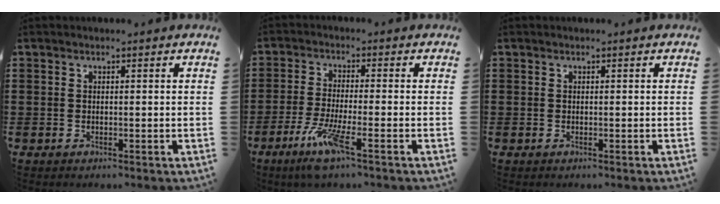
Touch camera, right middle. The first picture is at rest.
{"total": 6.9, "force": [-3.7, 0.8, 5.7], "torque": [-0.116, -0.012, -0.066]}
{"total": 0.0}